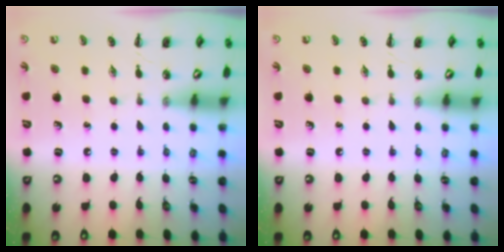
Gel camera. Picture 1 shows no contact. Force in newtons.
{"total": 0.0}